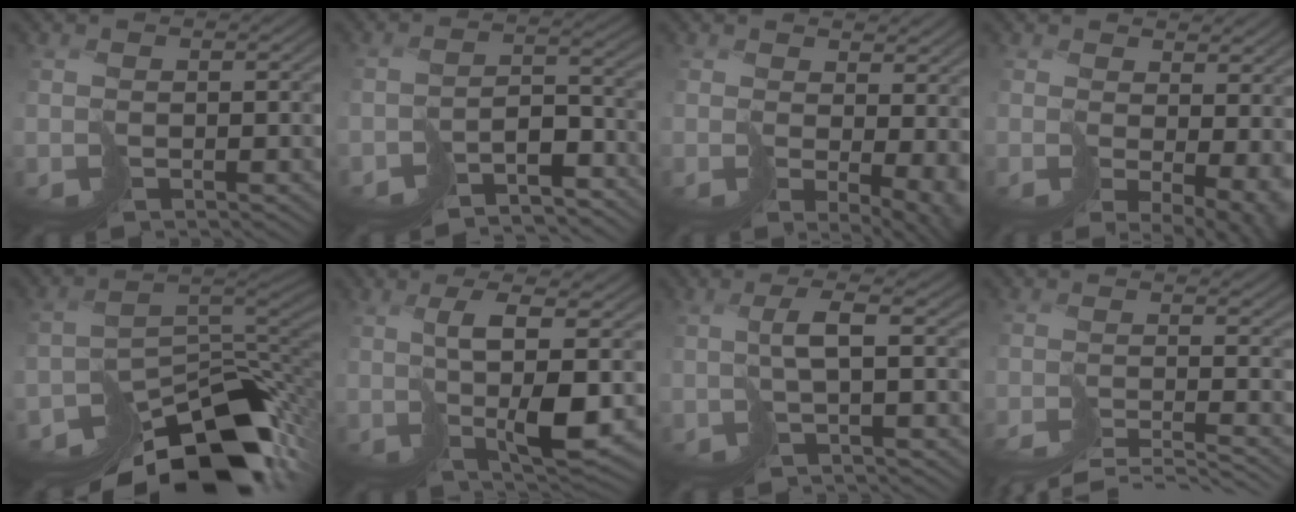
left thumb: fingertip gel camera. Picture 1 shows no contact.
{"total": 7.6, "force": [-6.7, 2.5, 2.5], "torque": [-0.030, -0.016, -0.101]}
{"total": 6.8, "force": [1.3, 3.2, 5.8], "torque": [-0.104, -0.022, 0.048]}
{"total": 7.8, "force": [0.5, 4.0, 6.6], "torque": [-0.127, -0.032, 0.043]}
{"total": 14.9, "force": [-10.9, 6.2, 8.0], "torque": [-0.140, -0.030, -0.155]}
{"total": 5.6, "force": [1.3, 0.4, 5.5], "torque": [-0.094, 0.004, 0.033]}
{"total": 2.3, "force": [0.3, -0.6, 2.2], "torque": [-0.033, 0.018, 0.005]}
{"total": 6.8, "force": [-6.3, -0.4, 2.4], "torque": [-0.025, 0.001, -0.096]}